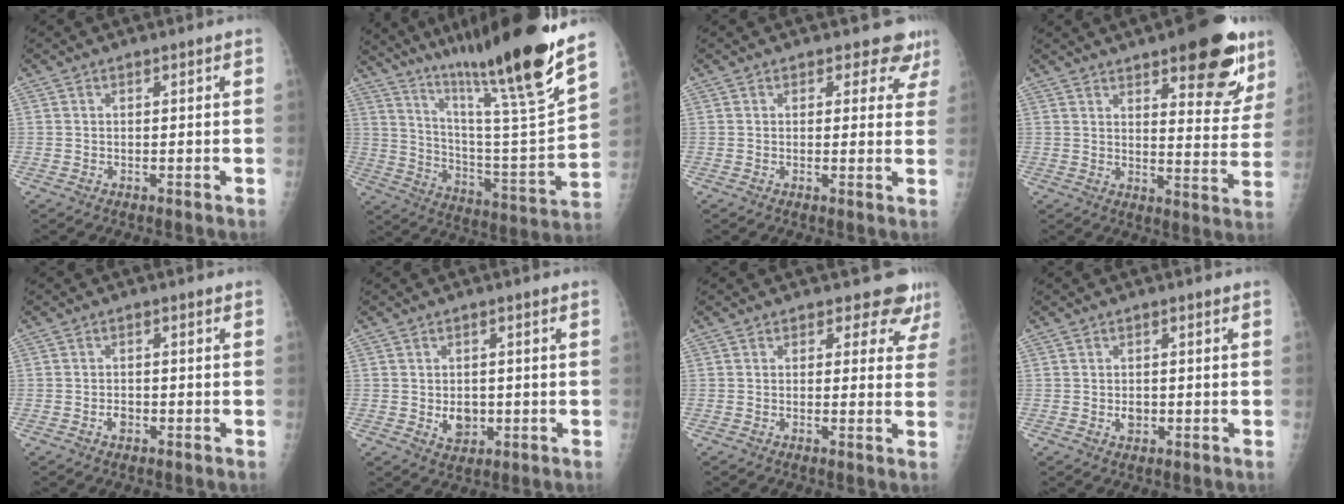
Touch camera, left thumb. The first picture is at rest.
{"total": 27.9, "force": [21.0, 1.0, 18.3], "torque": [-0.277, -0.120, 0.335]}
{"total": 5.1, "force": [4.1, 2.9, 0.9], "torque": [0.029, -0.021, 0.030]}
{"total": 17.5, "force": [10.3, 6.2, 12.7], "torque": [-0.115, -0.056, 0.138]}
{"total": 1.7, "force": [-0.7, 1.2, 0.9], "torque": [-0.009, 0.004, -0.011]}
{"total": 4.3, "force": [-0.4, 3.3, 2.7], "torque": [-0.020, -0.001, 0.004]}
{"total": 6.0, "force": [5.0, 3.2, 0.9], "torque": [0.031, -0.025, 0.038]}
{"total": 1.9, "force": [-0.2, 1.5, 1.1], "torque": [-0.009, 0.001, 0.000]}